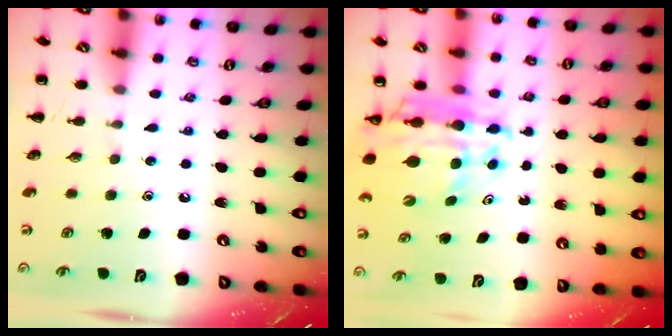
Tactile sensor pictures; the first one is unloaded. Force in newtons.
{"total": 14.7, "press": 14.2, "slide": 3.8}